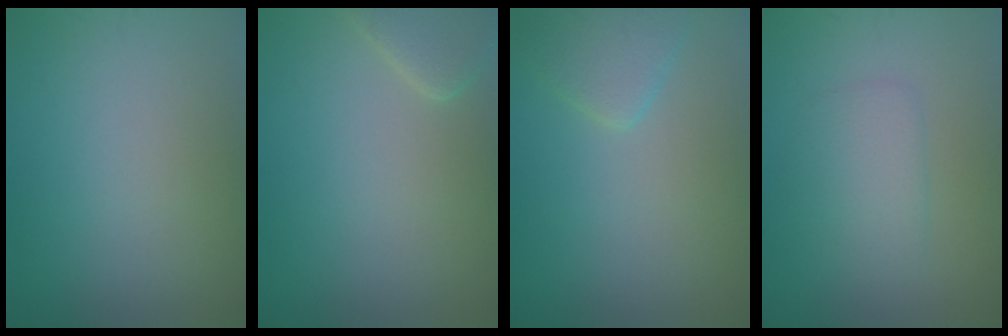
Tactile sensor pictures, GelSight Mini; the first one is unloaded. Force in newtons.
{"total": 2.2, "press": 2.2, "slide": 0.1}
{"total": 2.2, "press": 2.2, "slide": 0.2}
{"total": 2.3, "press": 2.3, "slide": 0.1}